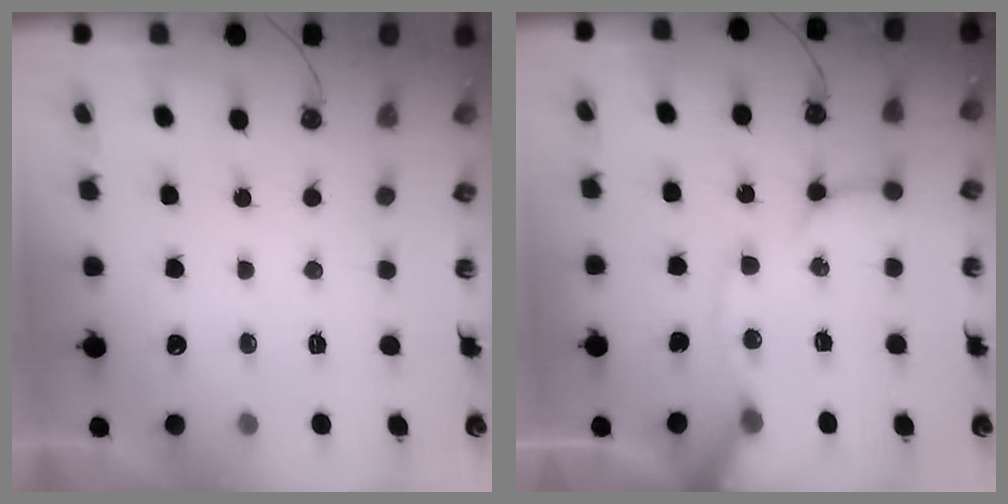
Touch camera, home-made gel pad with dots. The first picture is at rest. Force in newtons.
{"total": 13.6, "press": 13.5, "slide": 1.8}